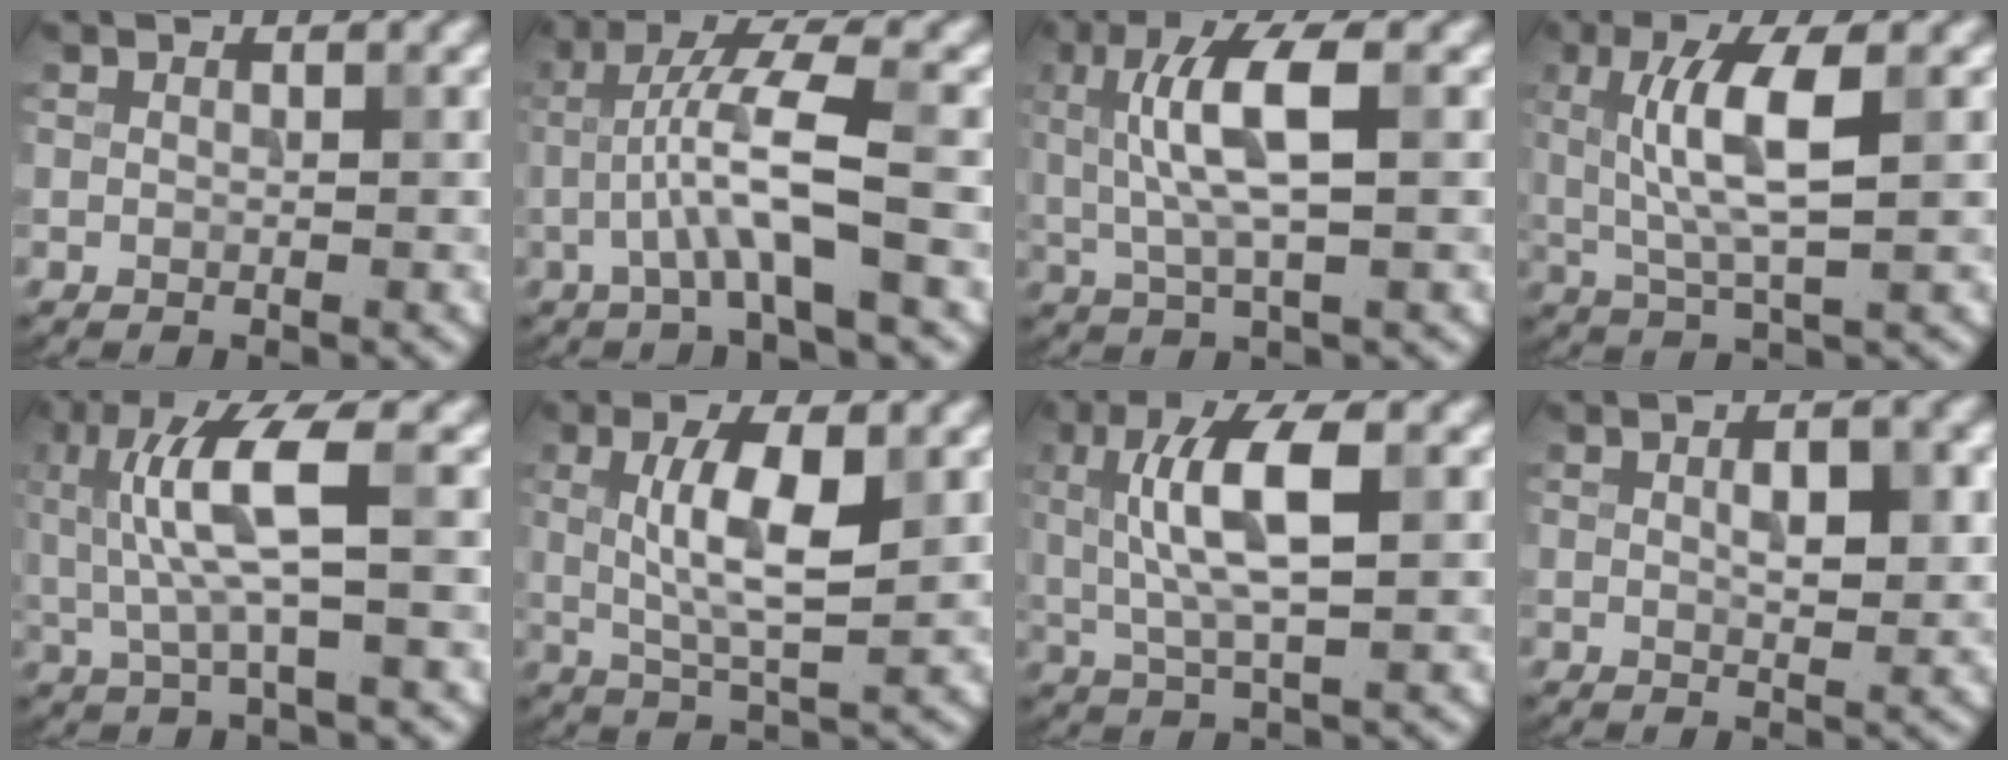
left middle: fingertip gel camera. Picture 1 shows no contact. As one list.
[{"total": 5.2, "force": [-1.3, 0.4, 5.0], "torque": [-0.097, 0.022, -0.028]}, {"total": 6.0, "force": [1.0, 1.6, 5.7], "torque": [-0.111, 0.007, 0.018]}, {"total": 5.9, "force": [1.0, 1.5, 5.7], "torque": [-0.113, 0.005, 0.020]}, {"total": 6.0, "force": [0.9, 1.3, 5.8], "torque": [-0.125, 0.003, 0.019]}, {"total": 5.8, "force": [1.0, 1.6, 5.4], "torque": [-0.104, 0.003, 0.018]}, {"total": 6.6, "force": [1.1, 2.0, 6.2], "torque": [-0.117, 0.008, 0.018]}, {"total": 3.6, "force": [0.8, 1.3, 3.3], "torque": [-0.055, 0.001, 0.014]}]